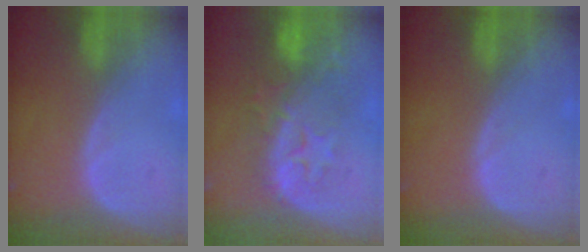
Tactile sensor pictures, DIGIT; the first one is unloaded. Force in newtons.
{"total": 10.0, "press": 8.9, "slide": 4.6}
{"total": 0.0}